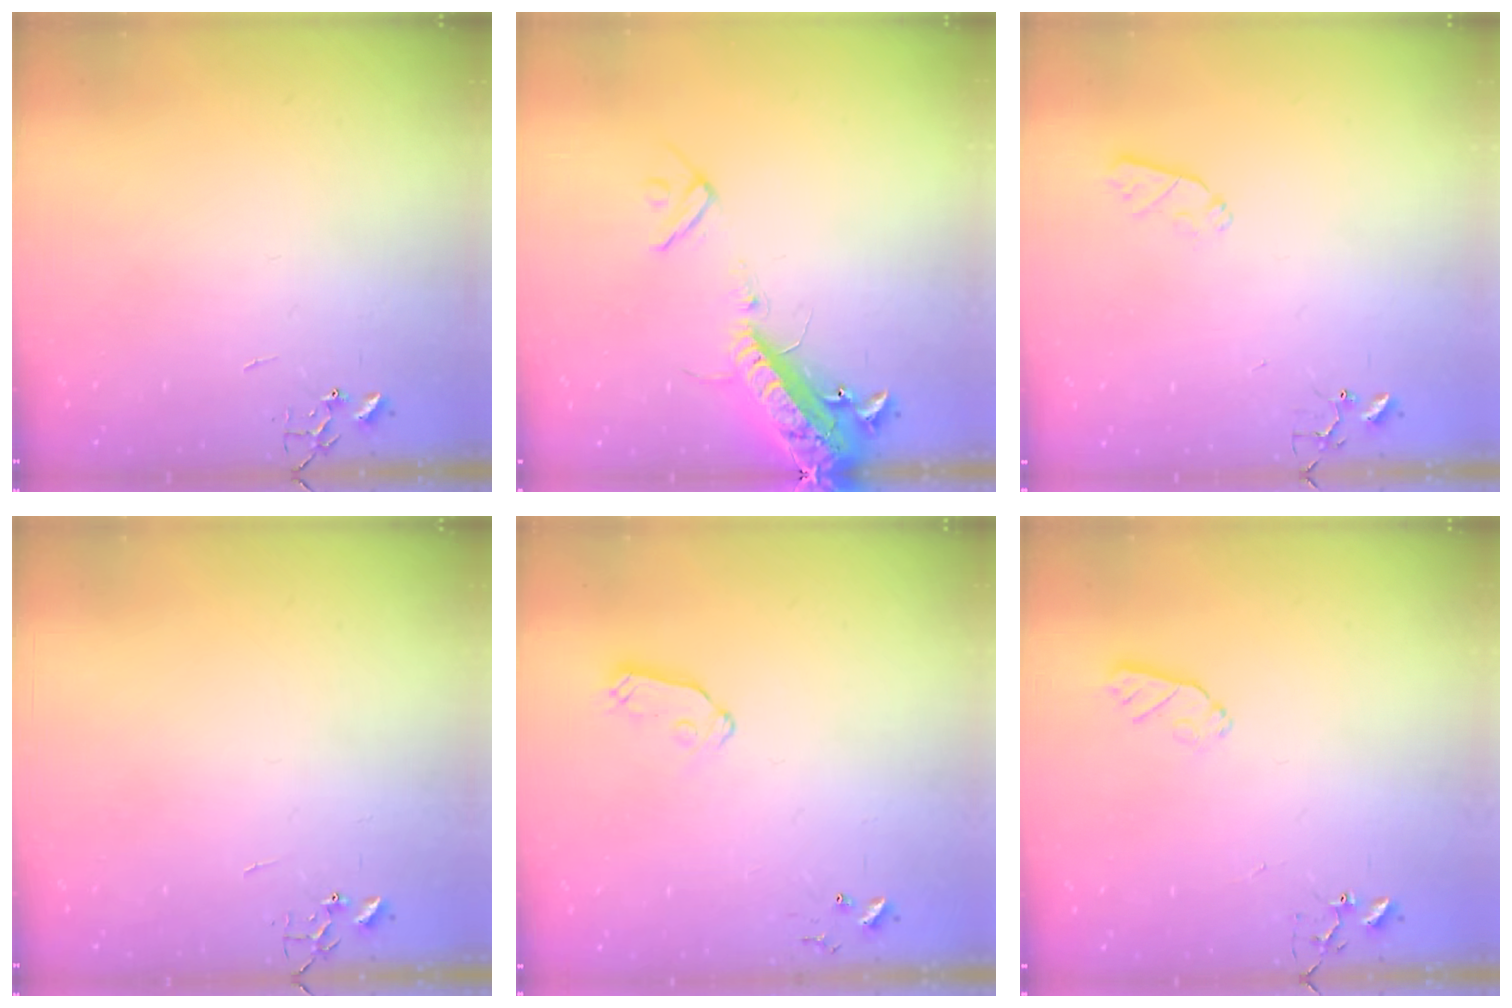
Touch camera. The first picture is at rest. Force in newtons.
{"total": 16.4, "press": 16.1, "slide": 3.1}
{"total": 5.2, "press": 5.2, "slide": 0.8}
{"total": 0.0}
{"total": 6.8, "press": 6.8, "slide": 0.4}
{"total": 5.5, "press": 5.4, "slide": 1.1}